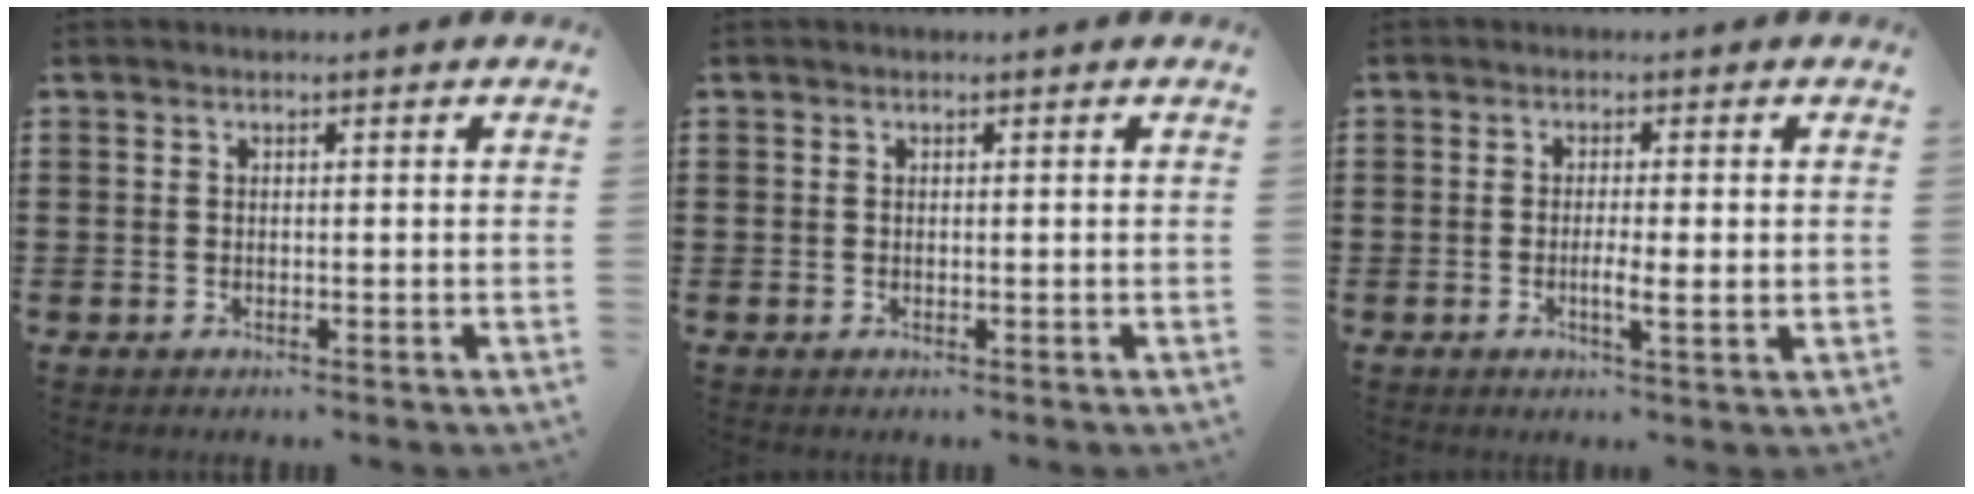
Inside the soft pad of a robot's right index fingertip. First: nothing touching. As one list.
[{"total": 0.0}, {"total": 3.4, "force": [-0.7, 0.5, 3.3], "torque": [-0.058, -0.002, -0.013]}]